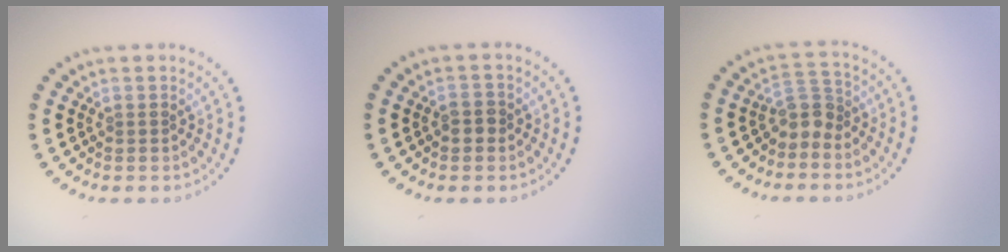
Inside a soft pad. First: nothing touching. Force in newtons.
{"total": 1.4, "press": 1.4, "slide": 0.3}
{"total": 2.3, "press": 1.7, "slide": 1.5}